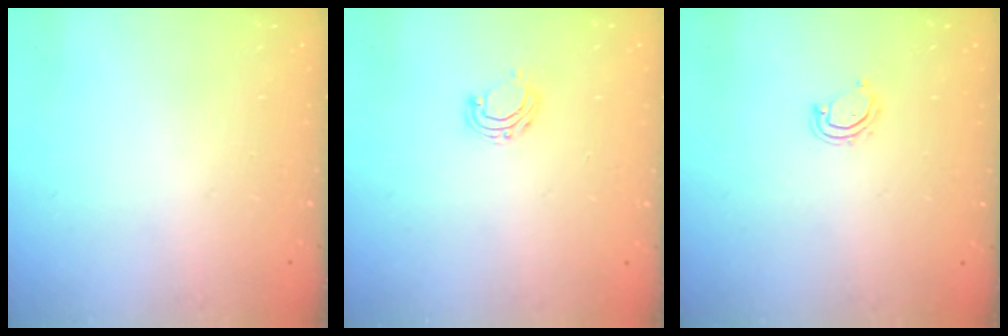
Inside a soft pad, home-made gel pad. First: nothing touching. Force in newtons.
{"total": 6.6, "press": 6.6, "slide": 0.7}
{"total": 4.9, "press": 4.9, "slide": 0.3}